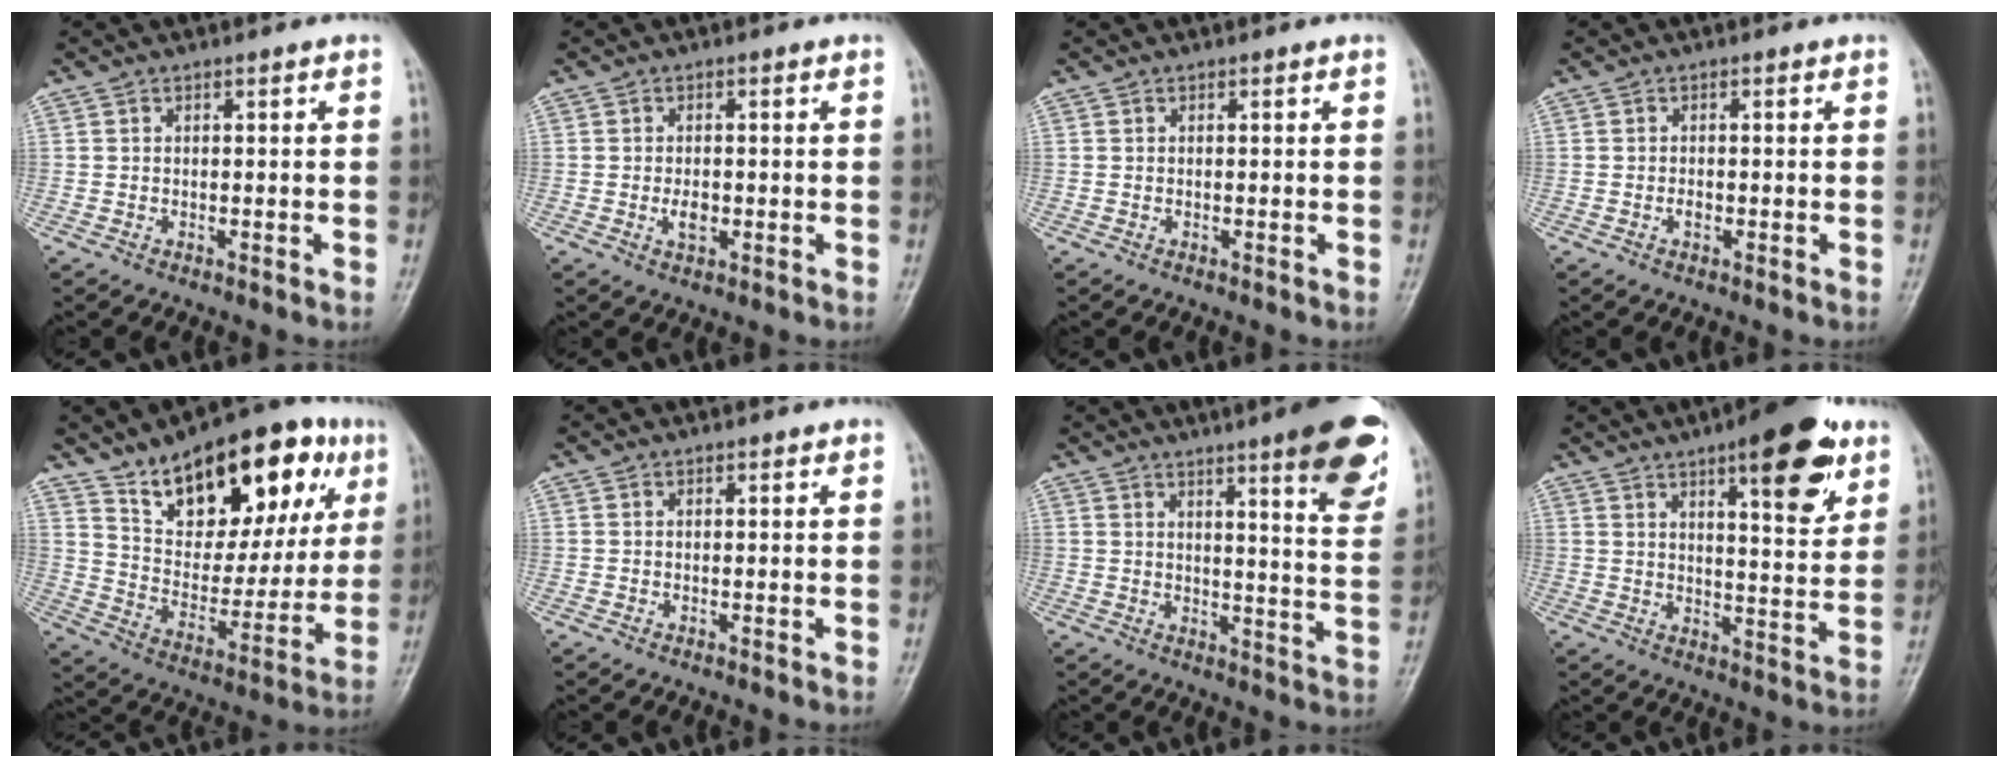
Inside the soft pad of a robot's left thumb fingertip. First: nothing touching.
{"total": 2.8, "force": [-0.6, 1.8, 2.1], "torque": [-0.027, 0.000, -0.010]}
{"total": 0.0}
{"total": 1.3, "force": [-0.4, 0.9, 0.8], "torque": [-0.007, 0.001, -0.010]}
{"total": 25.3, "force": [13.5, 12.0, 17.7], "torque": [-0.213, -0.028, 0.219]}
{"total": 0.6, "force": [0.4, 0.4, 0.2], "torque": [0.004, -0.001, 0.002]}
{"total": 15.9, "force": [9.2, 2.7, 12.7], "torque": [-0.134, -0.048, 0.116]}
{"total": 15.6, "force": [8.6, 4.9, 12.1], "torque": [-0.135, -0.038, 0.120]}